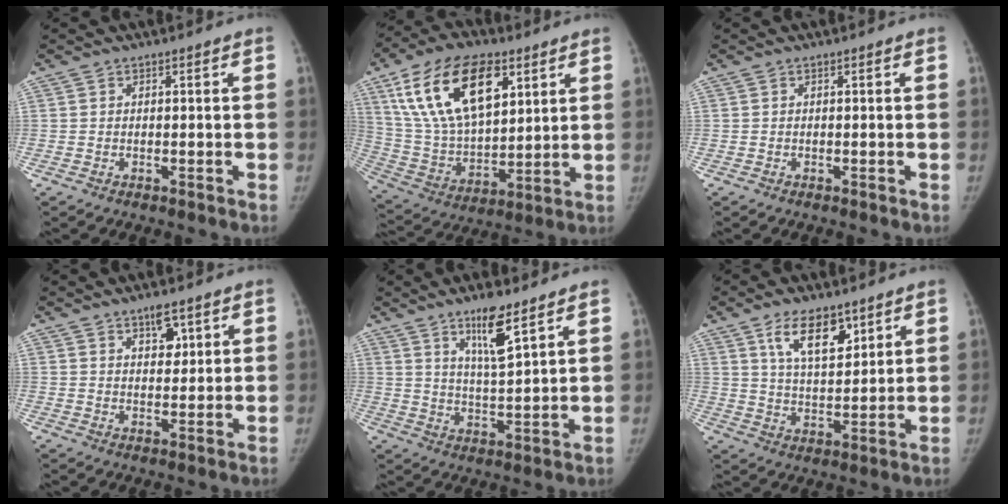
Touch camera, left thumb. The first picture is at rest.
{"total": 23.2, "force": [10.4, 12.3, 16.7], "torque": [-0.284, -0.028, 0.195]}
{"total": 0.0}
{"total": 4.5, "force": [2.6, 2.2, 2.9], "torque": [-0.027, -0.016, 0.041]}
{"total": 9.0, "force": [5.7, 1.7, 6.8], "torque": [-0.116, -0.040, 0.105]}
{"total": 10.4, "force": [6.0, 4.8, 7.0], "torque": [-0.096, -0.038, 0.111]}